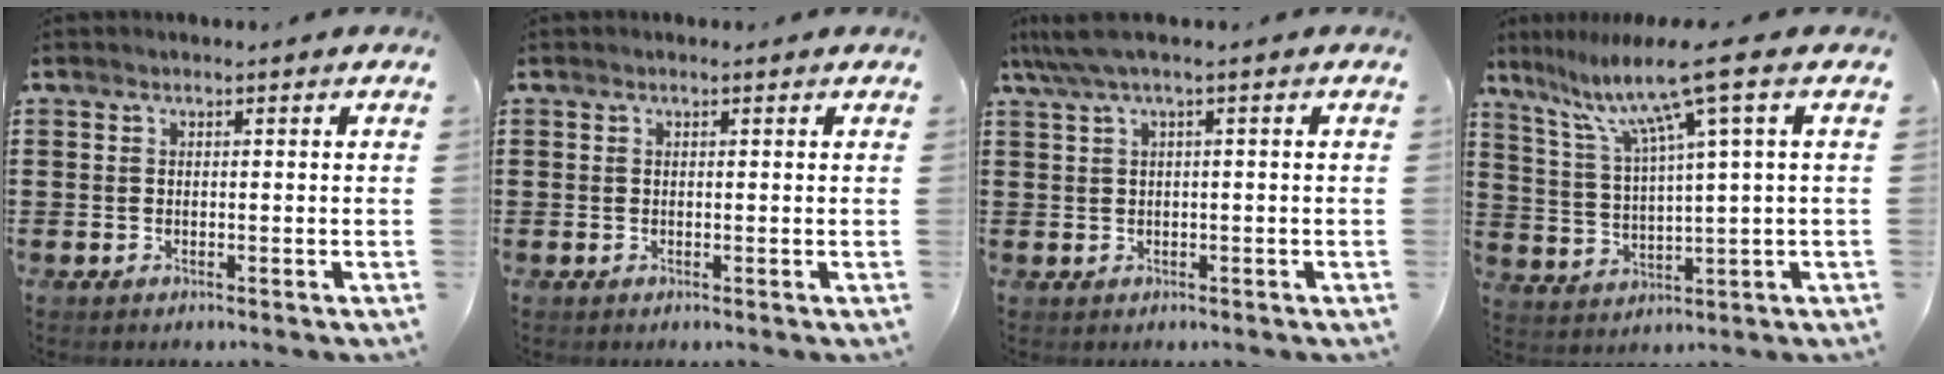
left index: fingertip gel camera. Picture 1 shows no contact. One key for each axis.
{"total": 0.0}
{"total": 2.9, "fx": 0.4, "fy": 0.3, "fz": 2.8, "tx": -0.057, "ty": -0.005, "tz": 0.005}
{"total": 10.4, "fx": 6.1, "fy": -0.3, "fz": 8.4, "tx": -0.187, "ty": -0.025, "tz": 0.094}